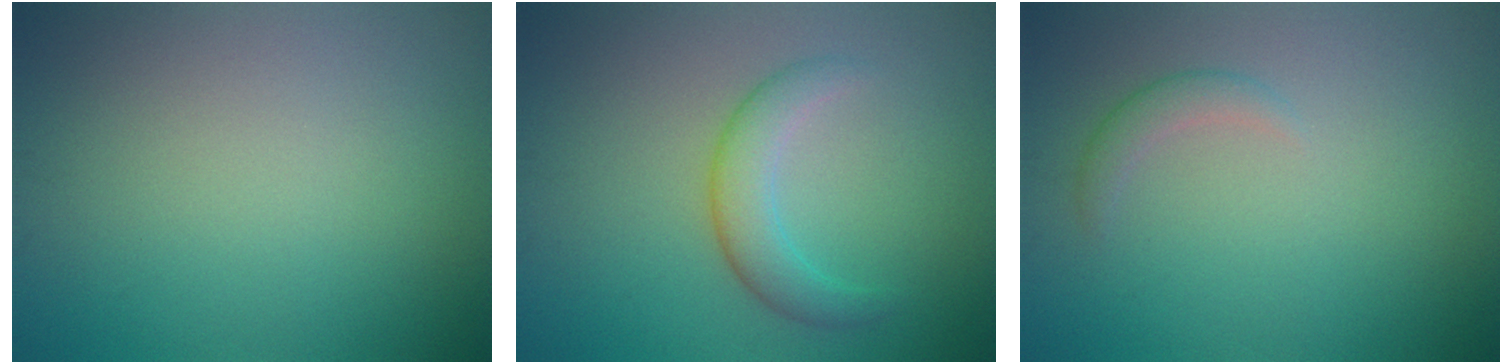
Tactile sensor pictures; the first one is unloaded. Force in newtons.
{"total": 3.1, "press": 3.1, "slide": 0.1}
{"total": 1.3, "press": 1.3, "slide": 0.1}